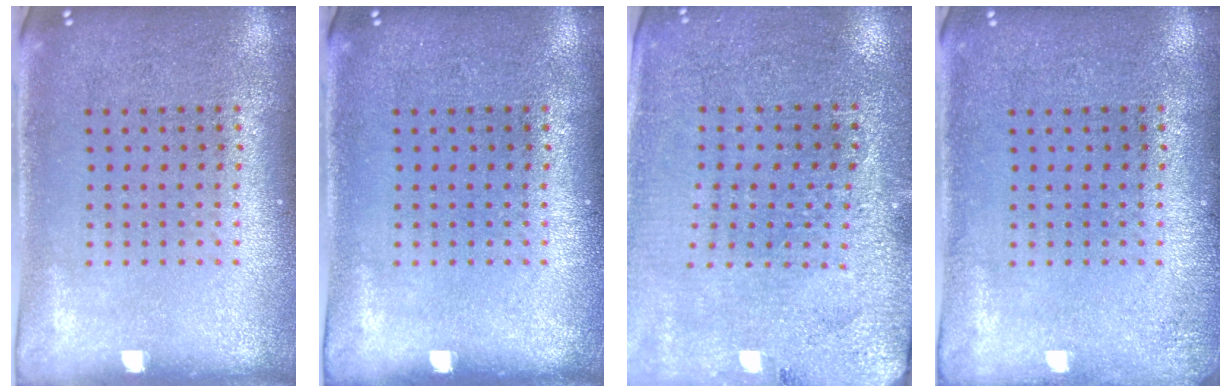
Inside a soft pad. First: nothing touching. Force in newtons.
{"total": 0.0}
{"total": 2.8, "press": 2.8, "slide": 0.3}
{"total": 1.2, "press": 1.1, "slide": 0.2}